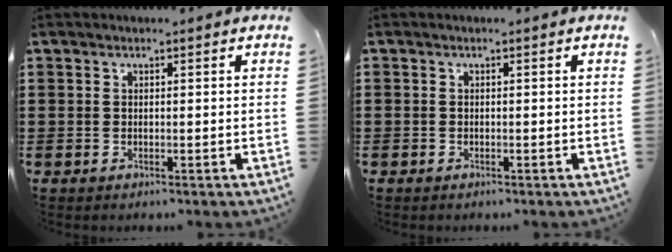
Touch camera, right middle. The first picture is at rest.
{"total": 0.6, "force": [-0.5, 0.4, 0.0], "torque": [0.000, 0.000, -0.010]}